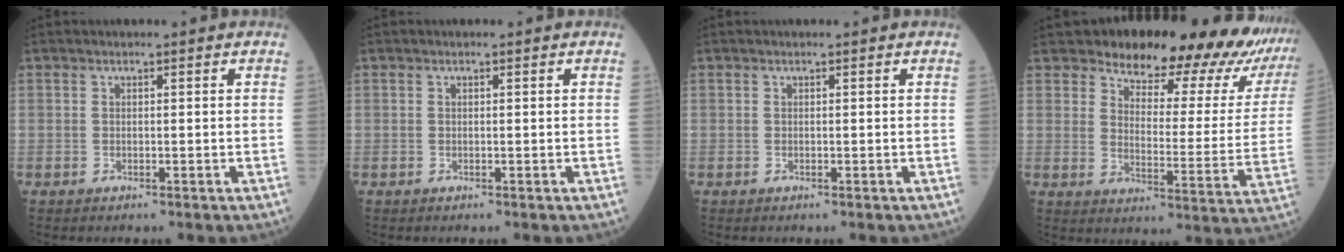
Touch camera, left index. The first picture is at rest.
{"total": 0.0}
{"total": 0.6, "force": [0.5, 0.0, 0.1], "torque": [-0.005, 0.009, 0.009]}
{"total": 24.0, "force": [21.8, 3.9, 9.1], "torque": [-0.113, -0.093, 0.252]}